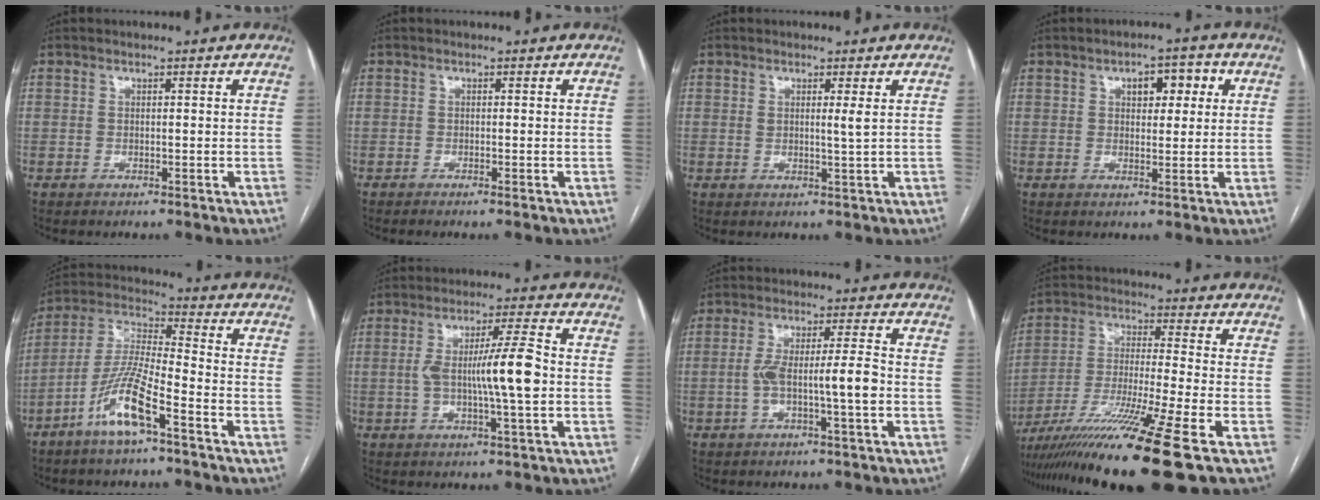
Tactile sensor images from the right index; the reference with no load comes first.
{"total": 0.7, "force": [-0.5, -0.2, 0.4], "torque": [-0.010, 0.000, -0.009]}
{"total": 1.7, "force": [0.6, -0.3, 1.6], "torque": [-0.028, -0.005, 0.009]}
{"total": 5.1, "force": [1.8, 2.7, 4.0], "torque": [-0.053, 0.018, 0.026]}
{"total": 11.2, "force": [-6.2, 1.5, 9.3], "torque": [-0.199, -0.003, -0.122]}
{"total": 9.6, "force": [-0.6, 0.5, 9.6], "torque": [-0.167, 0.010, -0.015]}
{"total": 7.6, "force": [-1.6, 0.5, 7.4], "torque": [-0.144, 0.018, -0.027]}
{"total": 17.2, "force": [-11.6, -2.1, 12.6], "torque": [-0.224, -0.043, -0.206]}